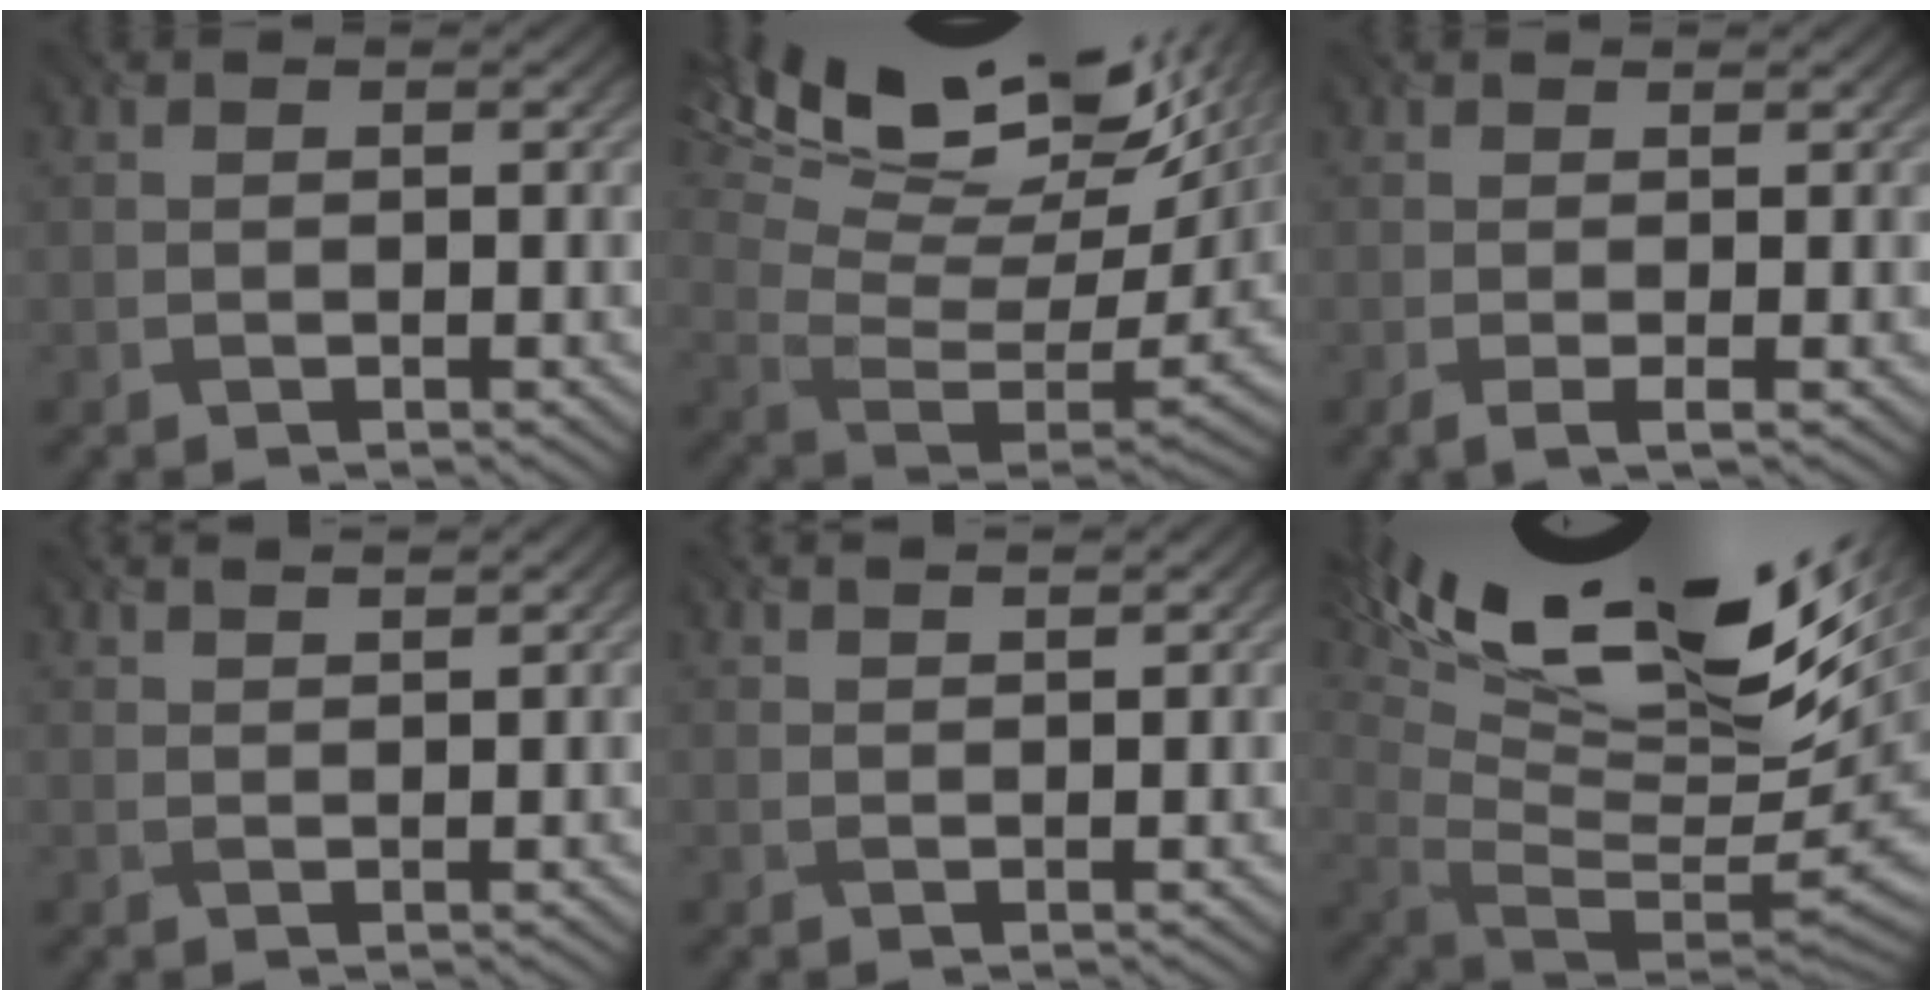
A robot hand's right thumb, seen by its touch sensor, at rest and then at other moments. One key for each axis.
{"total": 19.8, "fx": 12.6, "fy": 6.8, "fz": 13.7, "tx": -0.237, "ty": 0.030, "tz": 0.187}
{"total": 1.7, "fx": -0.2, "fy": 0.3, "fz": 1.7, "tx": -0.032, "ty": -0.003, "tz": -0.008}
{"total": 2.8, "fx": 2.4, "fy": 0.5, "fz": 1.4, "tx": -0.021, "ty": 0.003, "tz": 0.035}
{"total": 2.3, "fx": 2.0, "fy": 0.4, "fz": 1.1, "tx": -0.018, "ty": 0.001, "tz": 0.028}
{"total": 21.0, "fx": 11.4, "fy": 6.1, "fz": 16.5, "tx": -0.268, "ty": 0.039, "tz": 0.194}